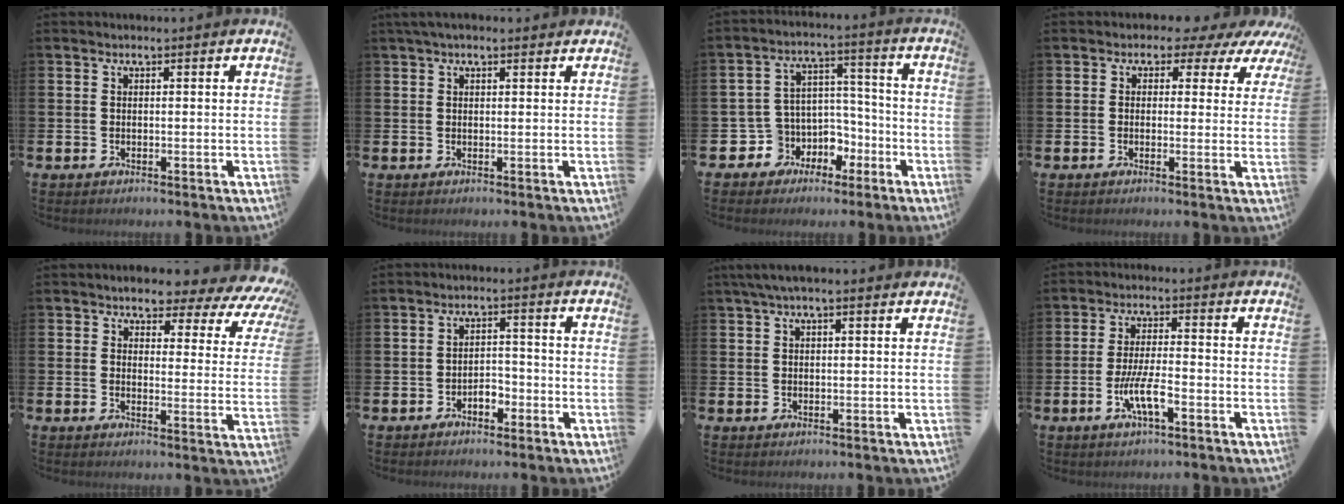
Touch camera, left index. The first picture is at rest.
{"total": 1.7, "force": [1.2, 0.5, 1.0], "torque": [-0.015, 0.006, 0.021]}
{"total": 6.7, "force": [-2.9, 5.9, 1.4], "torque": [-0.070, -0.005, -0.053]}
{"total": 2.5, "force": [1.2, 2.0, 0.8], "torque": [-0.021, -0.007, 0.009]}
{"total": 4.9, "force": [4.4, 1.7, 1.5], "torque": [-0.035, -0.043, 0.066]}
{"total": 2.5, "force": [-1.7, 1.5, 1.1], "torque": [-0.023, 0.006, -0.036]}
{"total": 2.4, "force": [1.7, 0.5, 1.6], "torque": [-0.028, 0.005, 0.029]}
{"total": 5.6, "force": [-2.1, 1.3, 5.0], "torque": [-0.109, -0.003, -0.039]}